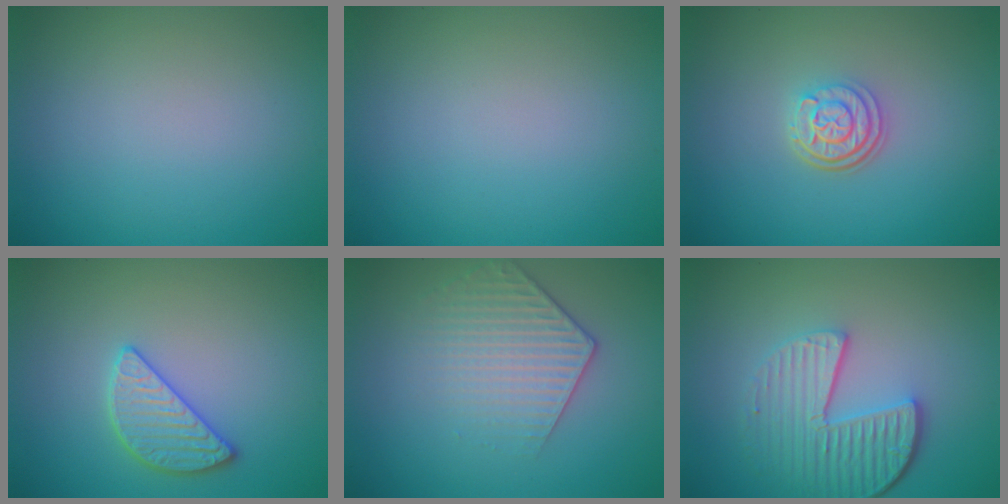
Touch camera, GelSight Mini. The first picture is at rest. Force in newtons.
{"total": 0.0}
{"total": 3.1, "press": 2.4, "slide": 2.0}
{"total": 2.8, "press": 2.8, "slide": 0.3}
{"total": 3.1, "press": 3.0, "slide": 1.0}
{"total": 5.5, "press": 4.1, "slide": 3.6}